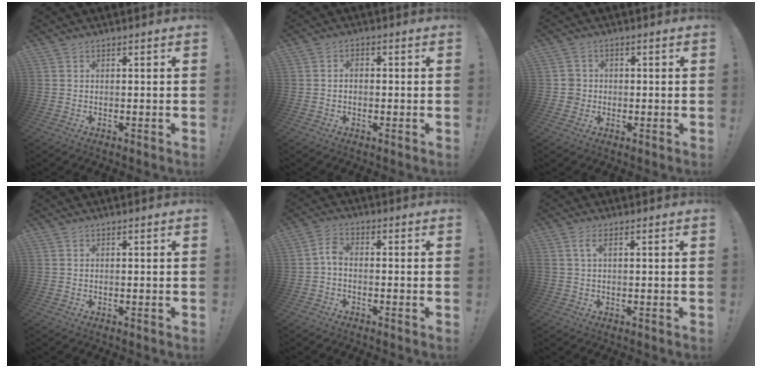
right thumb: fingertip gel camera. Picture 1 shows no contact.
{"total": 2.0, "force": [-0.7, 1.2, 1.4], "torque": [-0.027, 0.006, -0.013]}
{"total": 4.0, "force": [-0.5, 3.8, 1.0], "torque": [-0.010, 0.009, -0.007]}
{"total": 0.0}
{"total": 3.8, "force": [-1.3, 2.0, 3.0], "torque": [-0.062, 0.012, -0.023]}
{"total": 2.5, "force": [0.7, 0.7, 2.3], "torque": [-0.049, 0.004, 0.012]}